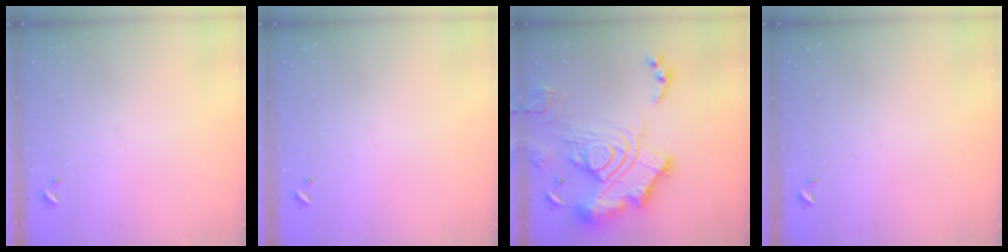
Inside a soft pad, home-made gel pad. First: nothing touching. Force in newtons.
{"total": 0.0}
{"total": 26.0, "press": 25.8, "slide": 3.2}
{"total": 0.0}